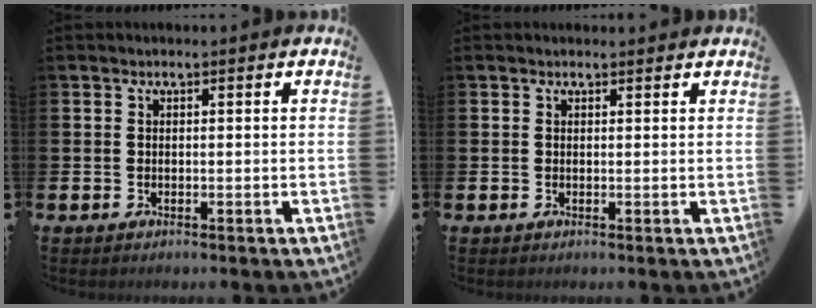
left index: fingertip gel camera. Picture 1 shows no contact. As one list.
[{"total": 0.6, "force": [0.6, 0.2, 0.1], "torque": [0.009, -0.002, 0.007]}]